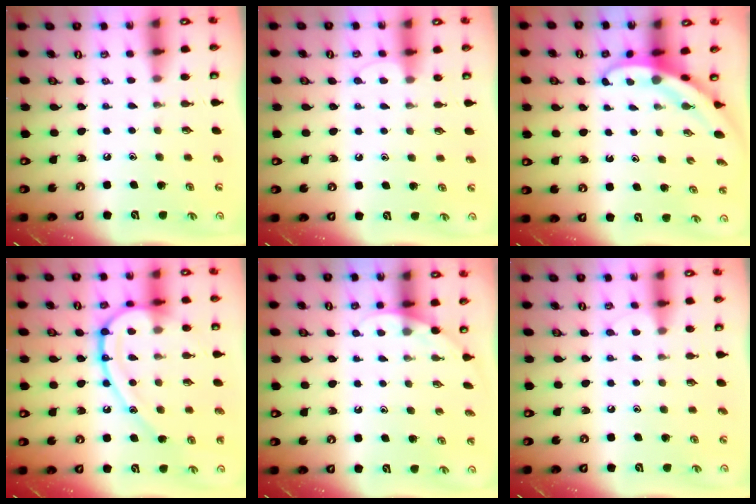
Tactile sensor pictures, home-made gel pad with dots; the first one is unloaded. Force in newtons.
{"total": 4.8, "press": 4.8, "slide": 0.5}
{"total": 3.8, "press": 3.8, "slide": 0.1}
{"total": 17.9, "press": 17.9, "slide": 1.6}
{"total": 2.8, "press": 2.8, "slide": 0.1}
{"total": 5.0, "press": 5.0, "slide": 0.6}